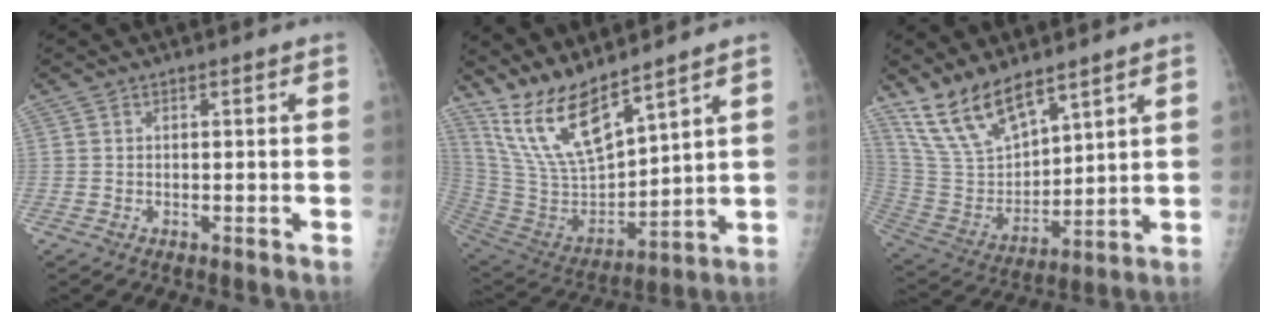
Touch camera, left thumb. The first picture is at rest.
{"total": 15.4, "force": [12.0, 4.0, 8.8], "torque": [-0.150, -0.070, 0.253]}
{"total": 14.2, "force": [10.8, 5.6, 7.3], "torque": [-0.114, -0.058, 0.226]}